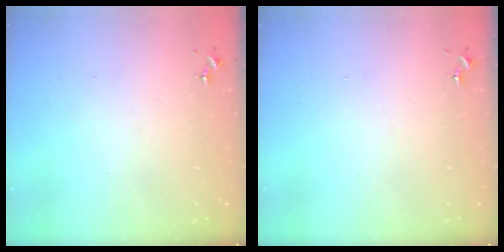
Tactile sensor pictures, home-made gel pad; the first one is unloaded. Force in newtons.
{"total": 0.0}